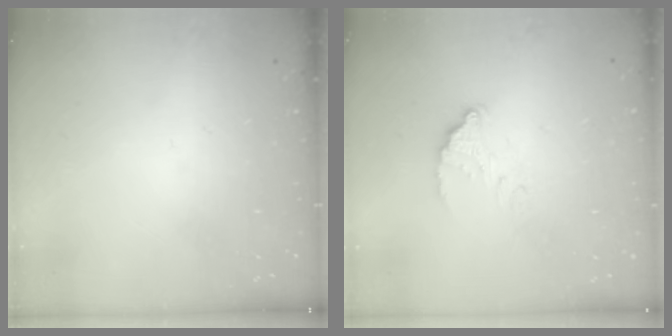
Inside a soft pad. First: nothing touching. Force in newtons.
{"total": 4.8, "press": 4.8, "slide": 0.2}